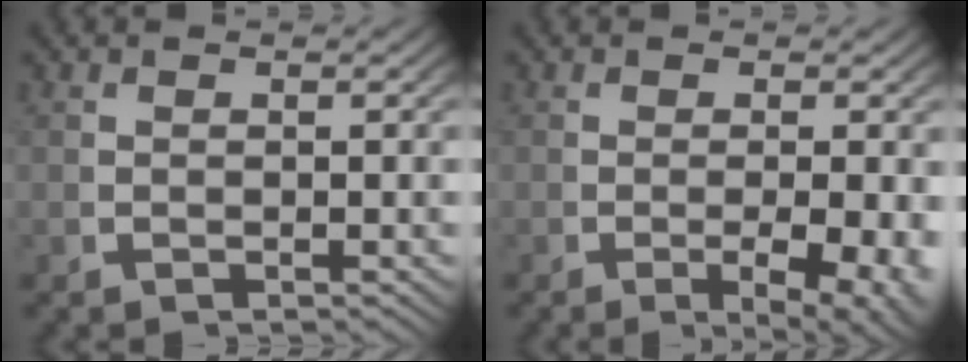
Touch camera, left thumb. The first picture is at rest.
{"total": 5.4, "force": [-1.5, 2.4, 4.5], "torque": [-0.077, -0.022, -0.016]}